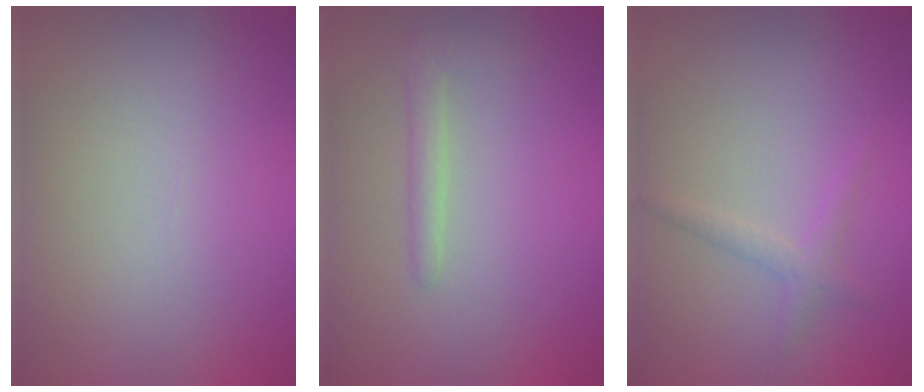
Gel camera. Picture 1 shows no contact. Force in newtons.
{"total": 1.5, "press": 1.5, "slide": 0.2}
{"total": 1.4, "press": 1.4, "slide": 0.0}